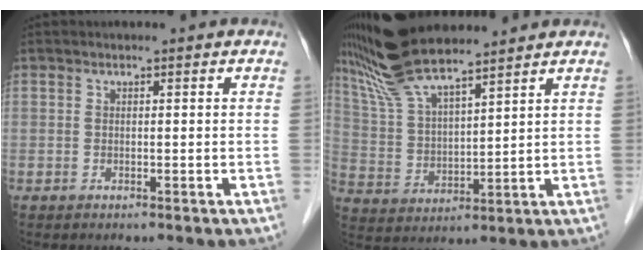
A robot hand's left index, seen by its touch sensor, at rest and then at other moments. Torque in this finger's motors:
{"motor_torque": [0.09, -0.22, 0.17, -0.02]}